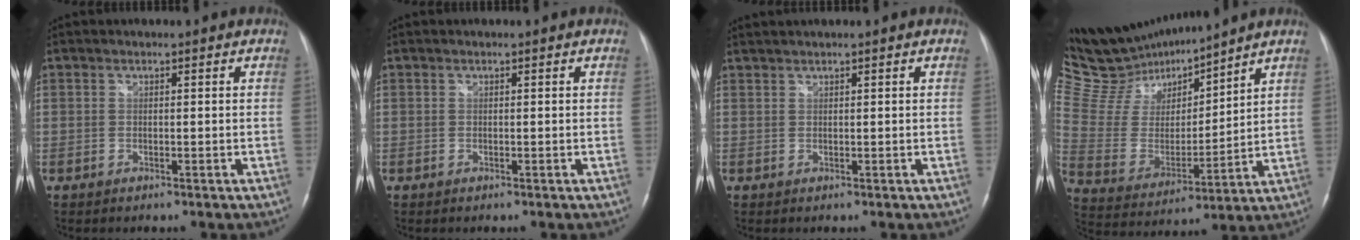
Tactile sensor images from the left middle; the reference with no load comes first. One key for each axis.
{"total": 0.0}
{"total": 1.5, "fx": 1.4, "fy": -0.2, "fz": 0.5, "tx": -0.009, "ty": 0.011, "tz": 0.031}
{"total": 16.9, "fx": 15.8, "fy": 3.7, "fz": 4.7, "tx": -0.098, "ty": 0.002, "tz": 0.304}